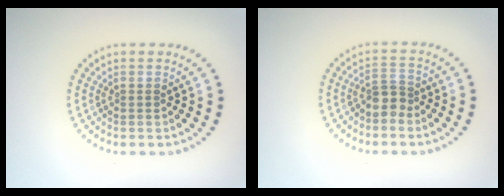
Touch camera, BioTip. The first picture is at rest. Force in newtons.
{"total": 2.2, "press": 1.7, "slide": 1.4}